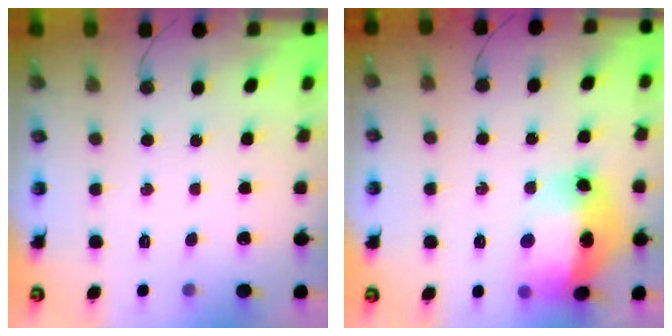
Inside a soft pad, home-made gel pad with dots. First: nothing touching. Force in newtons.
{"total": 18.5, "press": 18.4, "slide": 1.8}